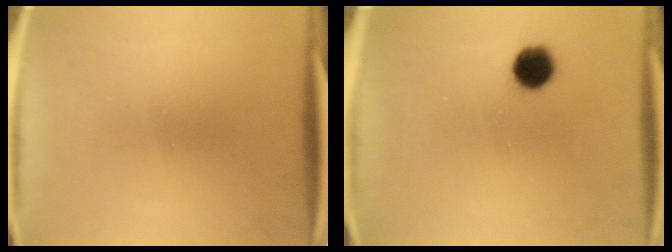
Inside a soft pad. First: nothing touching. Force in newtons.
{"total": 6.8}